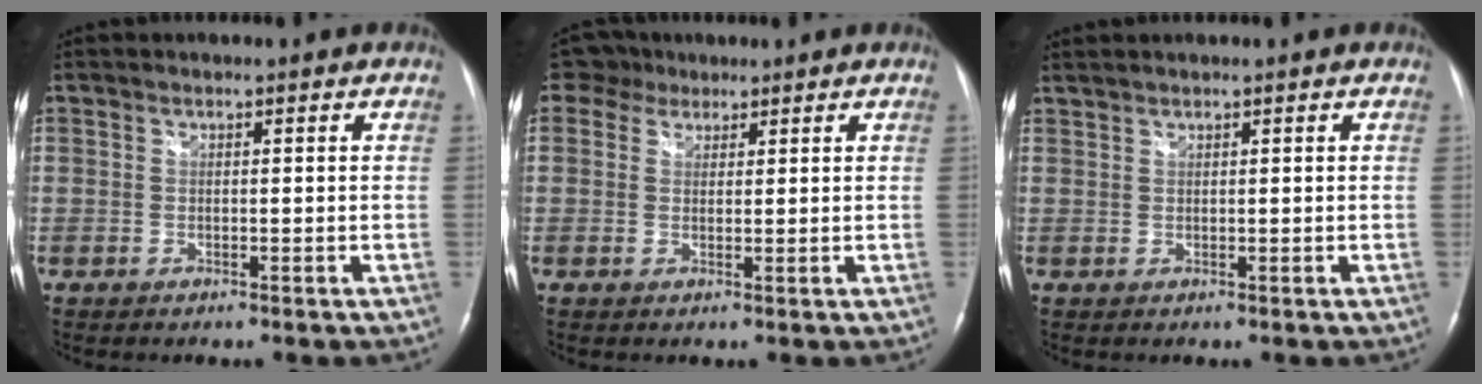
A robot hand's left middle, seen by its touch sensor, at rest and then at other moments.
{"total": 3.5, "force": [2.3, 2.6, 0.3], "torque": [-0.007, 0.019, 0.038]}
{"total": 1.1, "force": [1.1, -0.1, 0.2], "torque": [-0.011, 0.011, 0.029]}